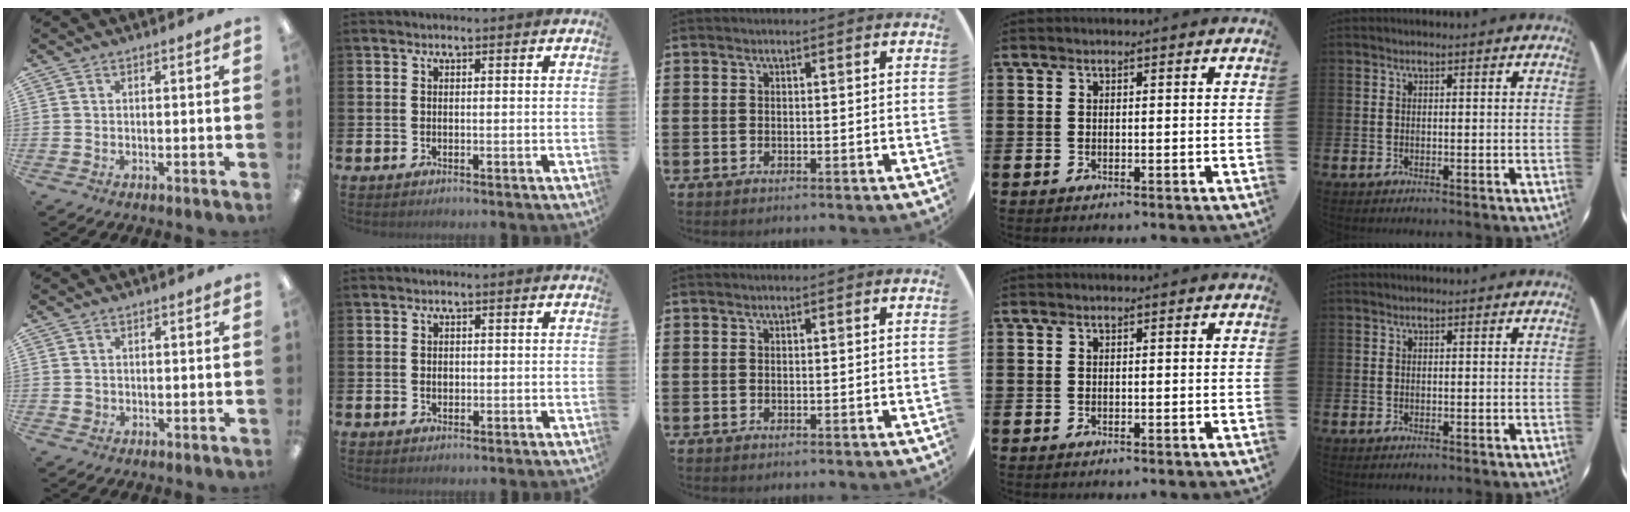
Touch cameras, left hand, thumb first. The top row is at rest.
{"thumb": {"total": 1.4, "force": [0.4, 1.4, 0.2], "torque": [-0.007, 0.004, 0.006]}, "index": {"total": 0.9, "force": [0.1, 0.7, 0.5], "torque": [0.005, 0.000, -0.002]}}